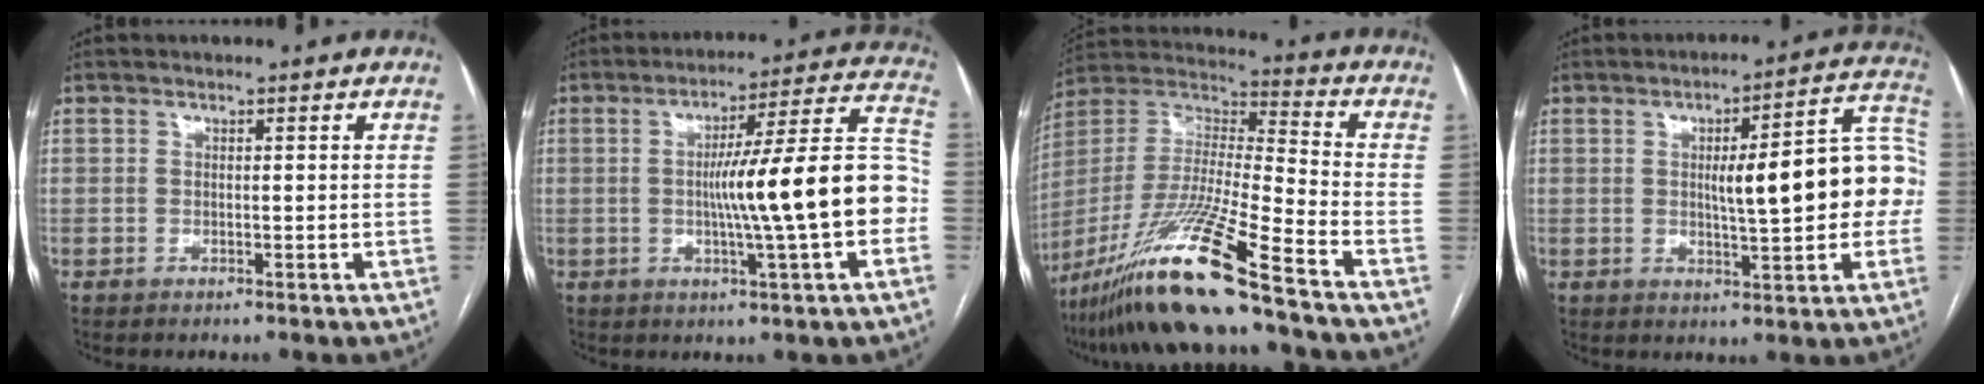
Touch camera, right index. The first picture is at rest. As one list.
[{"total": 16.5, "force": [-2.1, 0.0, 16.4], "torque": [-0.236, 0.022, -0.035]}, {"total": 20.0, "force": [-14.4, -1.1, 13.8], "torque": [-0.307, -0.034, -0.274]}, {"total": 14.3, "force": [0.0, 3.0, 14.0], "torque": [-0.176, 0.037, 0.003]}]